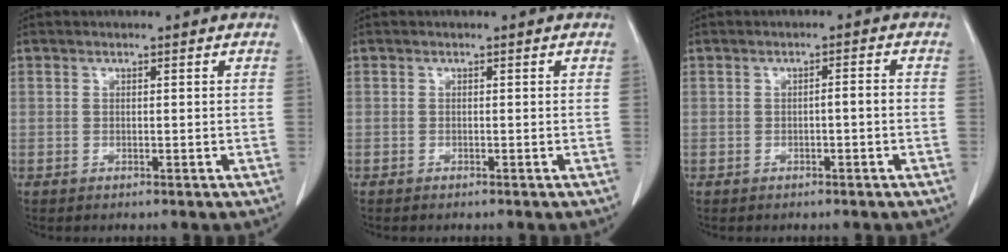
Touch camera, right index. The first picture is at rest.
{"total": 0.0}
{"total": 1.5, "force": [-0.5, 0.2, 1.5], "torque": [-0.021, 0.003, -0.007]}